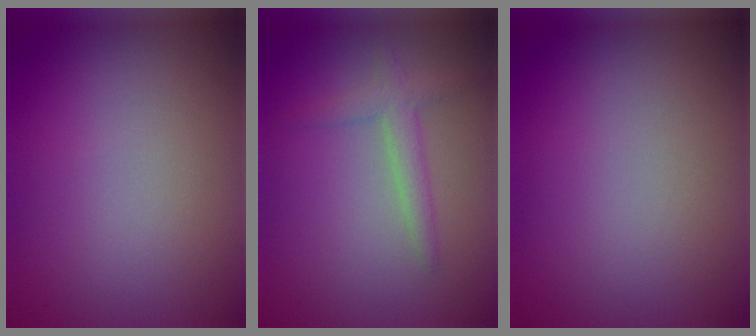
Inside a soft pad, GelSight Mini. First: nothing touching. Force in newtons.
{"total": 2.3, "press": 2.3, "slide": 0.1}
{"total": 0.0}